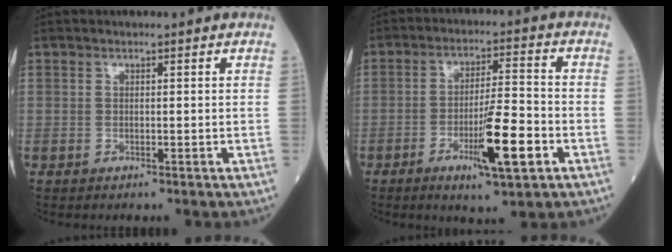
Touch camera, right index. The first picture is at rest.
{"total": 10.0, "force": [-4.0, 1.1, 9.1], "torque": [-0.152, -0.009, -0.065]}